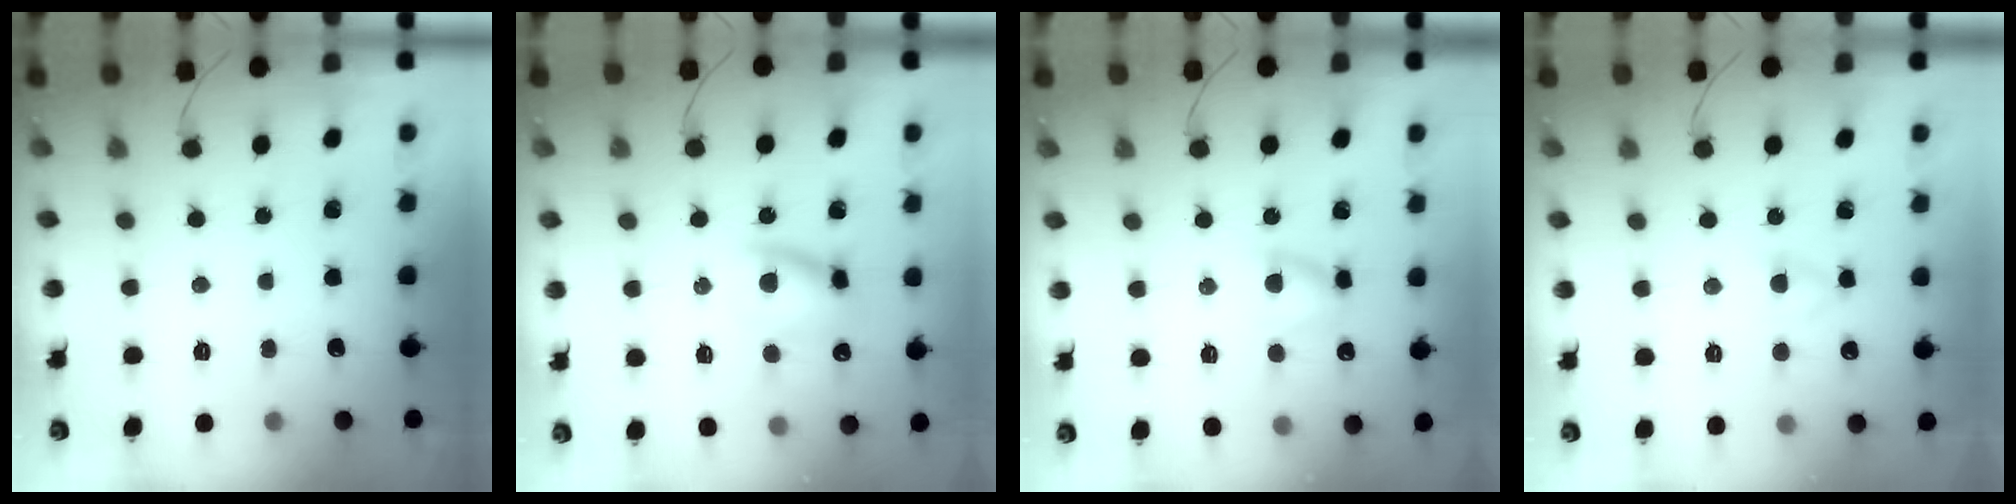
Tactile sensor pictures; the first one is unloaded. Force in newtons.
{"total": 11.3, "press": 11.0, "slide": 2.4}
{"total": 7.0, "press": 6.8, "slide": 1.6}
{"total": 3.6, "press": 3.4, "slide": 1.1}